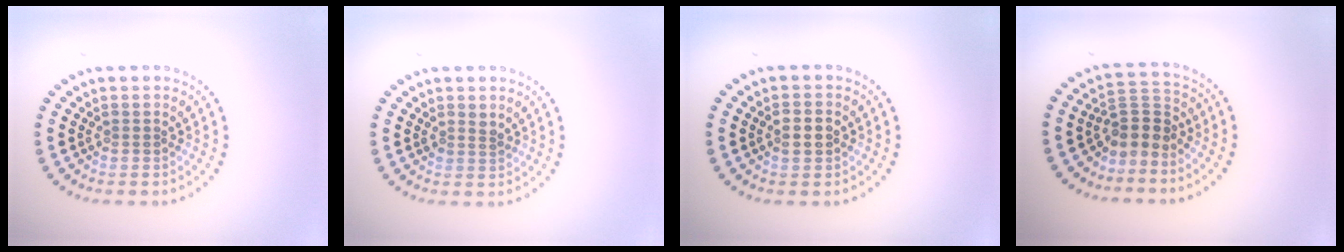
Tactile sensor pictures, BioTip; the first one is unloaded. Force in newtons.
{"total": 0.9, "press": 0.8, "slide": 0.5}
{"total": 1.8, "press": 1.8, "slide": 0.3}
{"total": 2.9, "press": 2.1, "slide": 2.0}